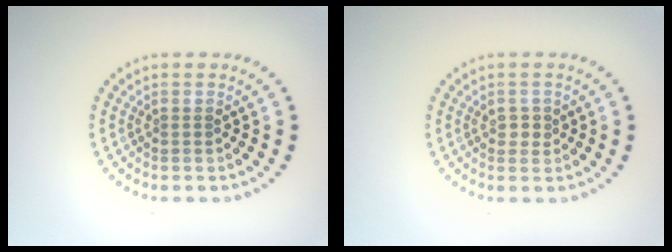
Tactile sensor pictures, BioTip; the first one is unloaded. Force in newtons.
{"total": 1.2, "press": 1.1, "slide": 0.5}